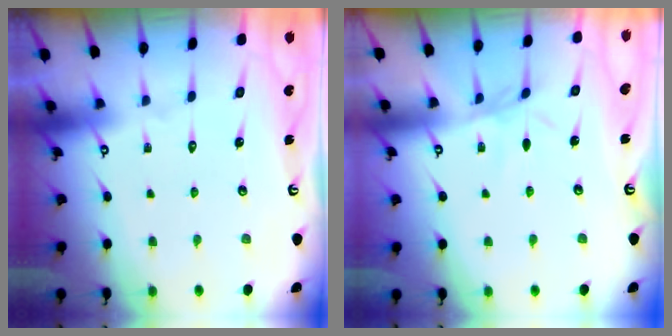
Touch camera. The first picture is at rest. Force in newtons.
{"total": 3.1, "press": 3.1, "slide": 0.3}